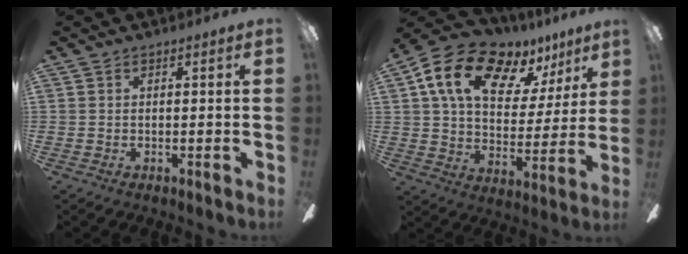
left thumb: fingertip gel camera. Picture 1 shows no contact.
{"total": 17.8, "force": [11.3, 9.5, 10.0], "torque": [-0.180, -0.057, 0.199]}